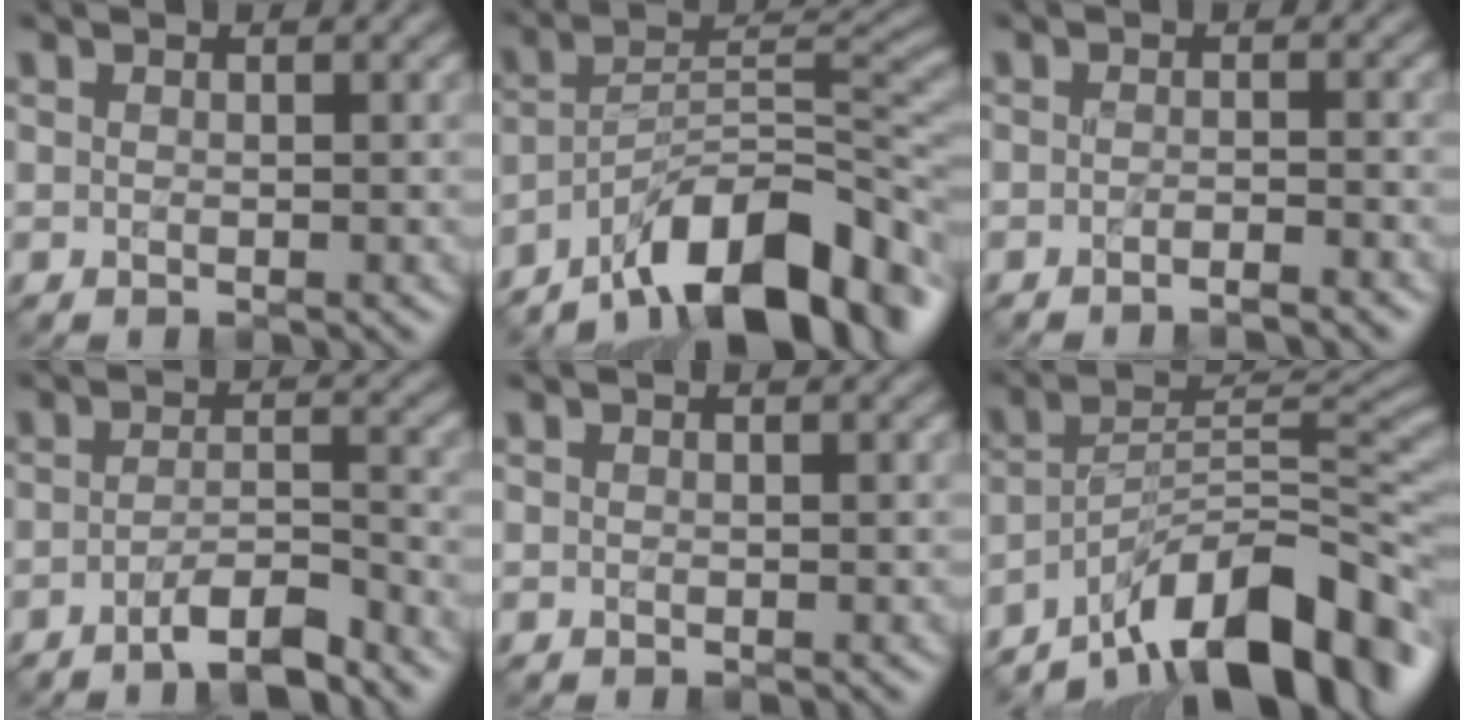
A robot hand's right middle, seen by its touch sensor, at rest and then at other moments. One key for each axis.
{"total": 13.5, "fx": -9.3, "fy": 4.5, "fz": 8.7, "tx": -0.128, "ty": 0.014, "tz": -0.171}
{"total": 1.7, "fx": -1.3, "fy": 0.3, "fz": 1.1, "tx": -0.005, "ty": 0.001, "tz": -0.026}
{"total": 4.1, "fx": -3.0, "fy": 0.8, "fz": 2.7, "tx": -0.043, "ty": 0.005, "tz": -0.056}
{"total": 0.0}
{"total": 13.3, "fx": -9.4, "fy": 4.0, "fz": 8.6, "tx": -0.119, "ty": 0.020, "tz": -0.176}